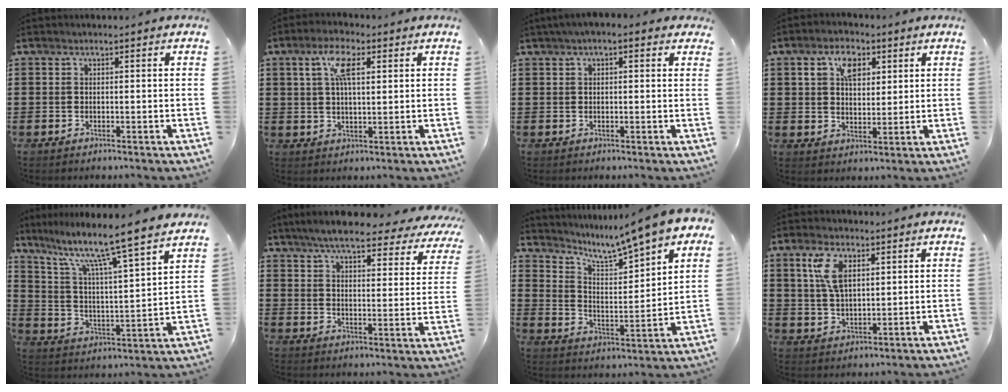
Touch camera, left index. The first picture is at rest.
{"total": 6.3, "force": [2.7, 2.5, 5.0], "torque": [-0.111, 0.011, 0.046]}
{"total": 2.0, "force": [0.9, 0.8, 1.6], "torque": [-0.033, 0.007, 0.014]}
{"total": 6.0, "force": [2.8, 3.7, 3.8], "torque": [-0.072, 0.011, 0.045]}
{"total": 9.9, "force": [8.1, -0.3, 5.7], "torque": [-0.133, -0.060, 0.127]}
{"total": 7.1, "force": [6.3, 0.7, 3.1], "torque": [-0.079, -0.036, 0.107]}
{"total": 8.0, "force": [7.2, -0.4, 3.5], "torque": [-0.088, -0.046, 0.115]}
{"total": 6.6, "force": [2.8, 3.3, 5.1], "torque": [-0.104, 0.008, 0.046]}